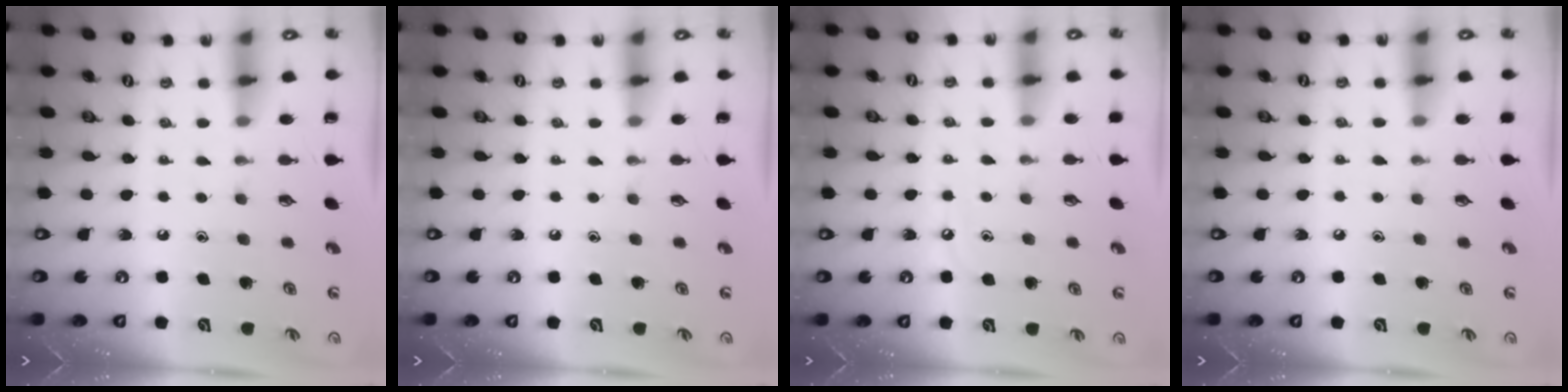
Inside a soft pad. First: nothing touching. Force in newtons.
{"total": 0.0}
{"total": 5.6, "press": 5.6, "slide": 0.7}
{"total": 3.9, "press": 3.8, "slide": 0.6}